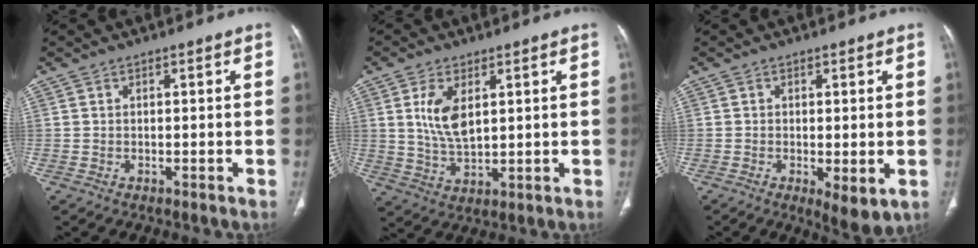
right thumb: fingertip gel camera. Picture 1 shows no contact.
{"total": 7.7, "force": [2.4, 3.9, 6.2], "torque": [-0.119, -0.015, 0.056]}
{"total": 5.7, "force": [-1.4, 2.0, 5.1], "torque": [-0.078, -0.018, -0.016]}